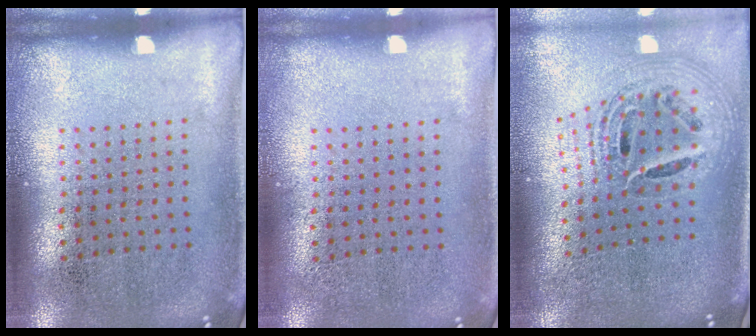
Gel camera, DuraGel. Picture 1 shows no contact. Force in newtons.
{"total": 0.0}
{"total": 1.9, "press": 1.5, "slide": 1.2}